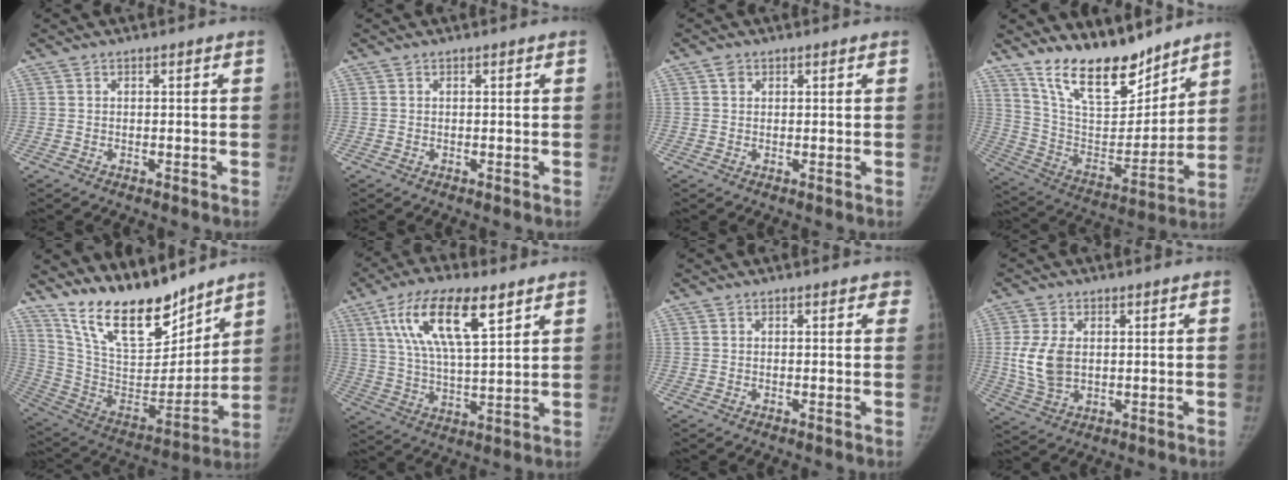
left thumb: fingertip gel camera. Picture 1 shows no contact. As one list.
[{"total": 0.0}, {"total": 1.5, "force": [0.8, 1.1, 0.7], "torque": [-0.003, -0.002, 0.011]}, {"total": 18.1, "force": [14.4, 6.7, 8.5], "torque": [-0.097, -0.097, 0.262]}, {"total": 20.5, "force": [16.8, 6.9, 9.4], "torque": [-0.114, -0.112, 0.304]}, {"total": 15.7, "force": [7.6, 5.3, 12.6], "torque": [-0.216, -0.022, 0.139]}, {"total": 1.6, "force": [1.1, 0.8, 0.8], "torque": [0.009, 0.000, 0.005]}, {"total": 7.9, "force": [0.6, 5.2, 5.9], "torque": [-0.110, -0.010, 0.021]}]